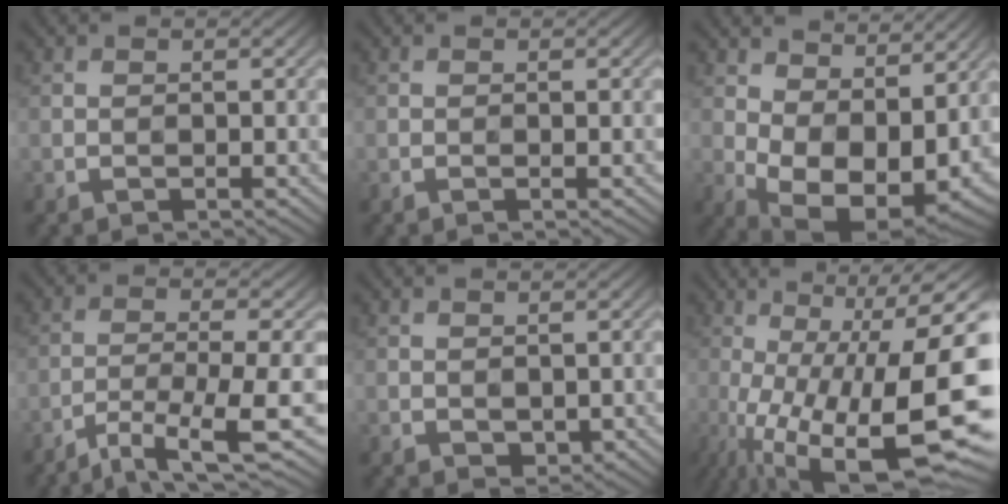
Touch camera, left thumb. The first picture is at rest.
{"total": 0.5, "force": [-0.1, 0.0, 0.5], "torque": [-0.010, -0.002, -0.004]}
{"total": 13.0, "force": [2.0, 7.5, 10.4], "torque": [-0.186, -0.022, 0.048]}
{"total": 8.7, "force": [-5.1, 1.4, 6.9], "torque": [-0.115, -0.005, -0.086]}
{"total": 1.3, "force": [0.0, 0.9, 0.9], "torque": [-0.018, -0.006, 0.004]}
{"total": 20.3, "force": [-5.9, 6.3, 18.4], "torque": [-0.261, -0.002, -0.097]}